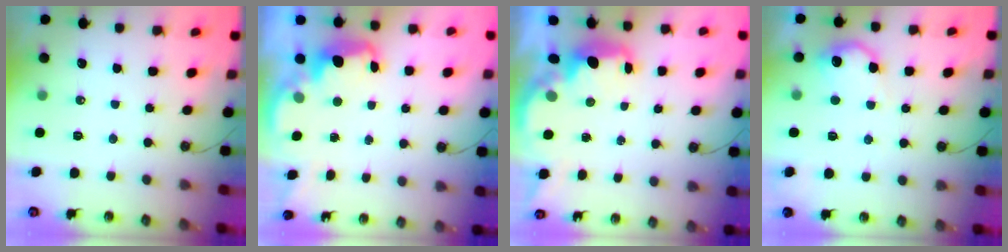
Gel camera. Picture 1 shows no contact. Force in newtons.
{"total": 2.6, "press": 2.5, "slide": 0.5}
{"total": 3.5, "press": 3.4, "slide": 0.4}
{"total": 11.1, "press": 11.1, "slide": 0.8}